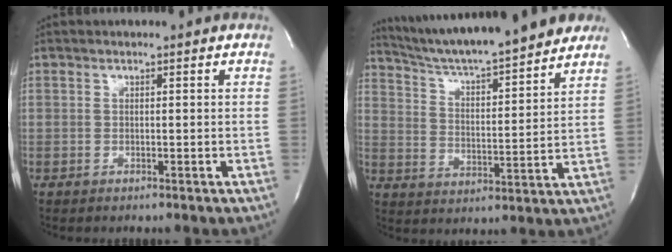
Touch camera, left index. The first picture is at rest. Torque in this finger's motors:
{"motor_torque": [0.21, -0.31, 0.29, 0.07]}